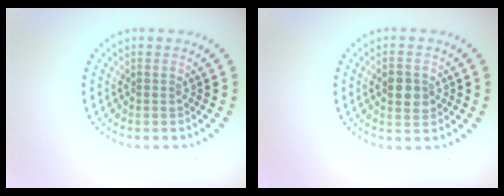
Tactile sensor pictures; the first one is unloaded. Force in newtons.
{"total": 2.8, "press": 2.8, "slide": 0.1}